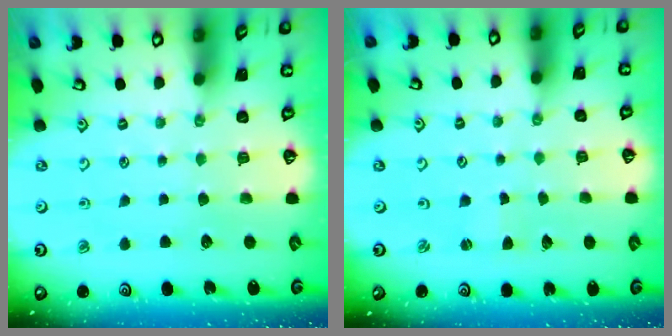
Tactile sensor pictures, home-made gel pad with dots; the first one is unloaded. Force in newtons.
{"total": 0.0}